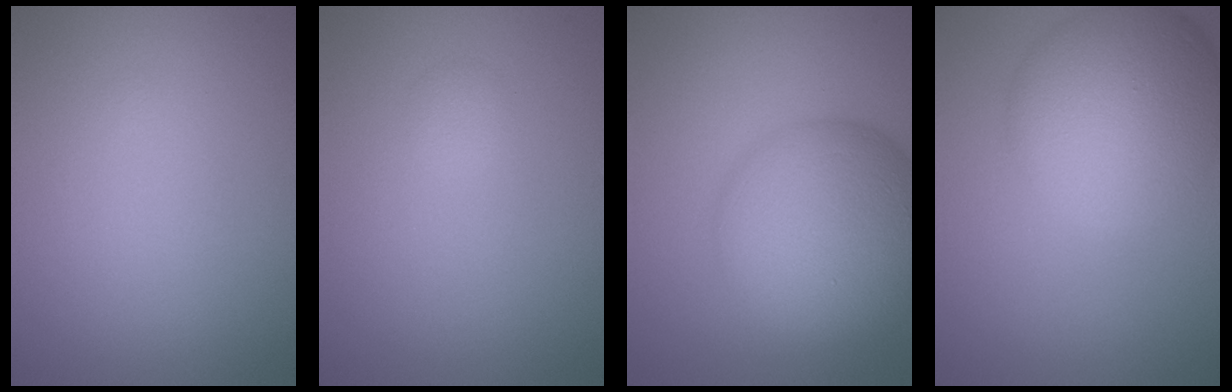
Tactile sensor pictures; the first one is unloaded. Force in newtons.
{"total": 0.9, "press": 0.9, "slide": 0.0}
{"total": 10.8, "press": 10.8, "slide": 0.3}
{"total": 9.9, "press": 9.9, "slide": 0.2}